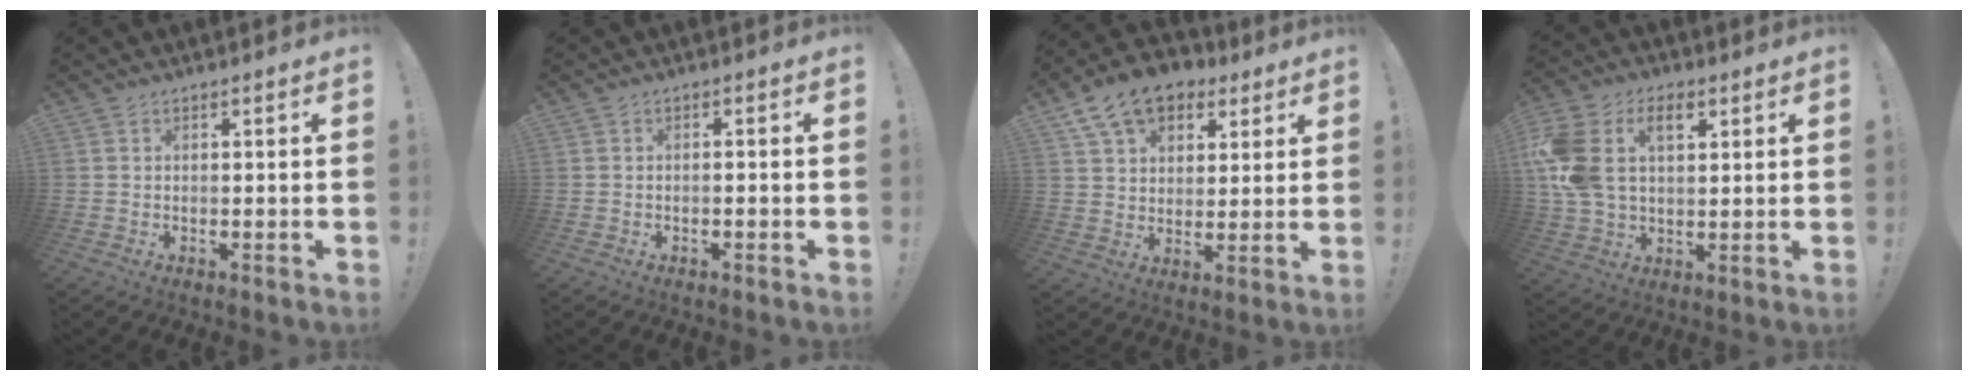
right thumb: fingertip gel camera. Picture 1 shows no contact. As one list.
[{"total": 1.1, "force": [-1.0, 0.1, 0.6], "torque": [-0.010, 0.001, -0.017]}, {"total": 13.7, "force": [7.9, 9.1, 6.4], "torque": [-0.105, -0.039, 0.150]}, {"total": 14.9, "force": [5.2, 9.8, 9.9], "torque": [-0.208, -0.011, 0.094]}]